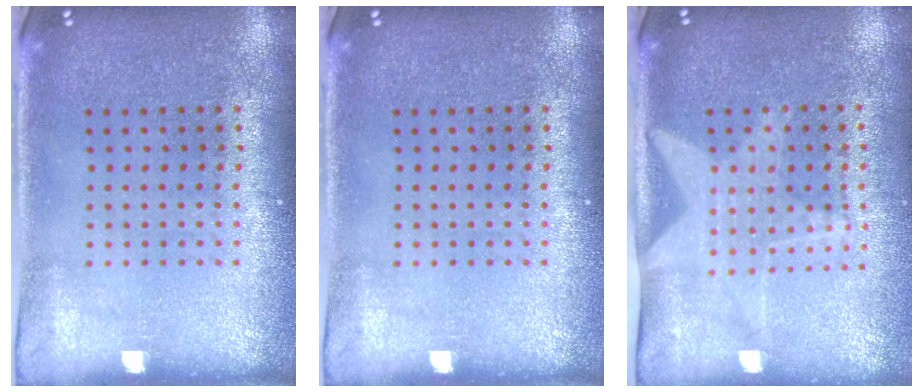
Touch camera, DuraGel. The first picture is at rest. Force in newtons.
{"total": 0.0}
{"total": 1.4, "press": 1.4, "slide": 0.3}